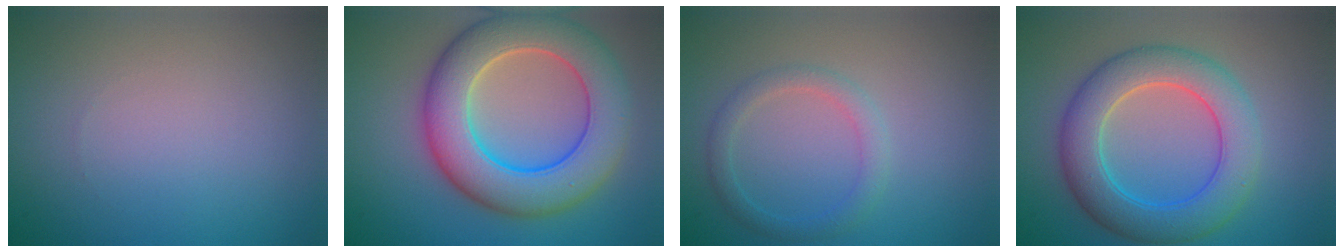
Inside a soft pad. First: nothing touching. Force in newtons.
{"total": 10.2, "press": 10.2, "slide": 0.7}
{"total": 2.0, "press": 2.0, "slide": 0.0}
{"total": 7.0, "press": 7.0, "slide": 0.3}